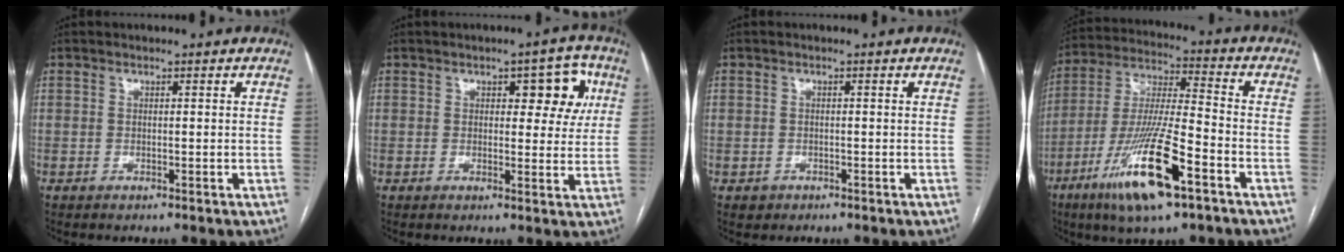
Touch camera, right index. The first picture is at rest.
{"total": 6.8, "force": [2.4, 3.1, 5.5], "torque": [-0.052, 0.018, 0.027]}
{"total": 1.5, "force": [-0.6, 1.4, 0.1], "torque": [0.001, 0.006, -0.006]}
{"total": 16.8, "force": [-8.5, 2.0, 14.4], "torque": [-0.293, -0.027, -0.152]}